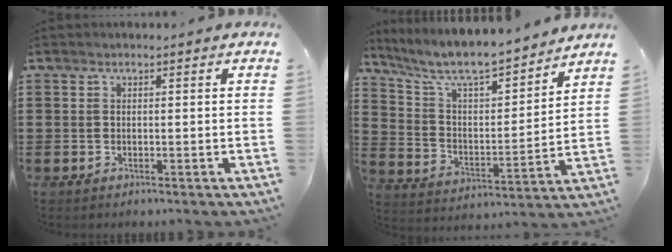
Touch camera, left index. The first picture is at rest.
{"total": 8.0, "force": [7.0, 1.2, 3.6], "torque": [-0.101, -0.050, 0.117]}